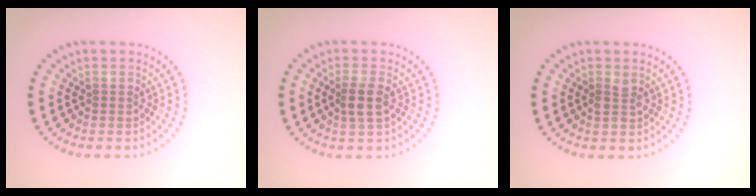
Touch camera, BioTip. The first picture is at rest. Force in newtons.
{"total": 2.3, "press": 2.1, "slide": 0.8}
{"total": 1.1, "press": 1.1, "slide": 0.2}